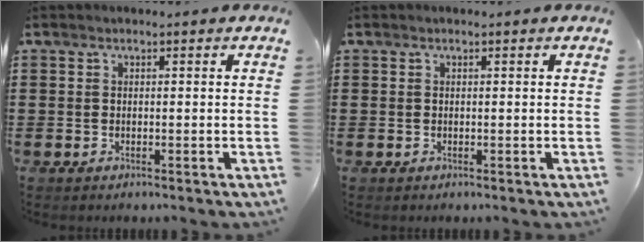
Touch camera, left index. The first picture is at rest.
{"total": 0.0}